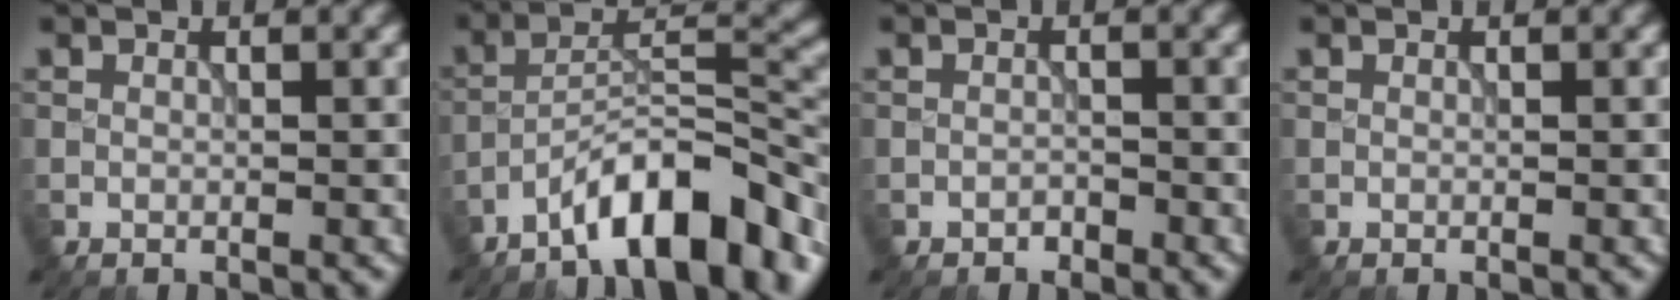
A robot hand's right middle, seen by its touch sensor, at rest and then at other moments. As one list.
[{"total": 9.6, "force": [-6.7, 2.5, 6.4], "torque": [-0.093, 0.015, -0.119]}, {"total": 0.8, "force": [-0.7, 0.4, 0.2], "torque": [-0.001, -0.001, -0.012]}, {"total": 0.0}]